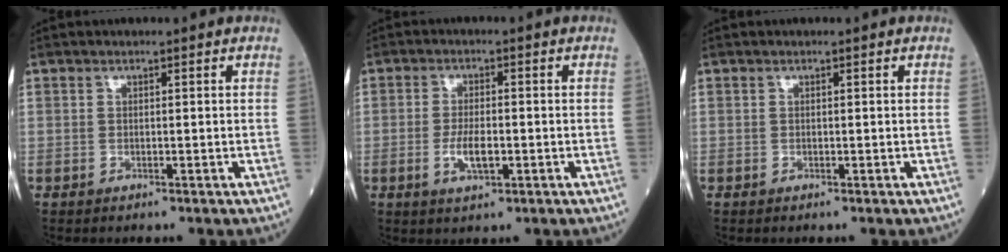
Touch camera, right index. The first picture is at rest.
{"total": 4.4, "force": [-1.2, 1.4, 4.0], "torque": [-0.076, -0.001, -0.019]}
{"total": 0.0}